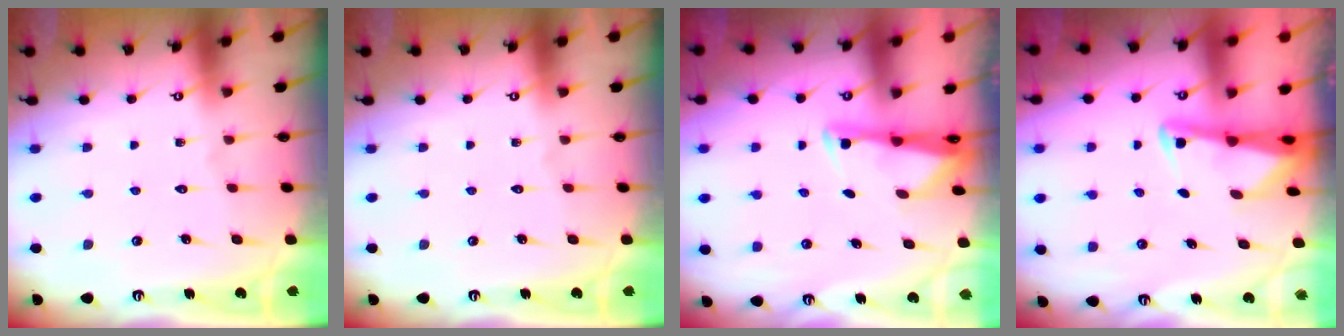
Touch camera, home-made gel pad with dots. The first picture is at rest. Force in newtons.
{"total": 0.0}
{"total": 2.6, "press": 2.6, "slide": 0.4}
{"total": 2.2, "press": 2.2, "slide": 0.3}